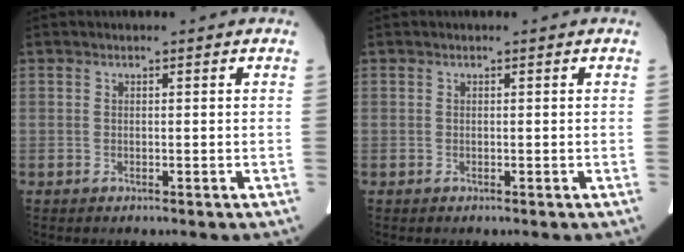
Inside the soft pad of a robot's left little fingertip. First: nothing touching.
{"total": 0.0}